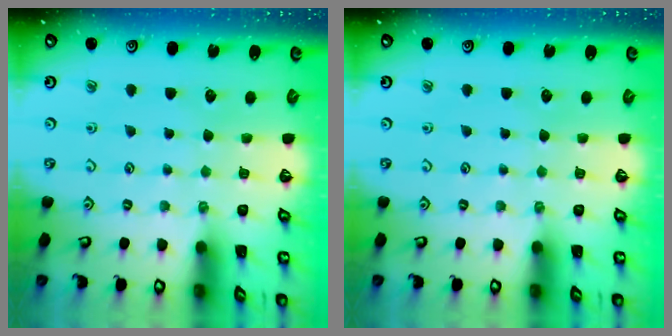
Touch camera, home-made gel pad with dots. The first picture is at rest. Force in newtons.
{"total": 0.0}